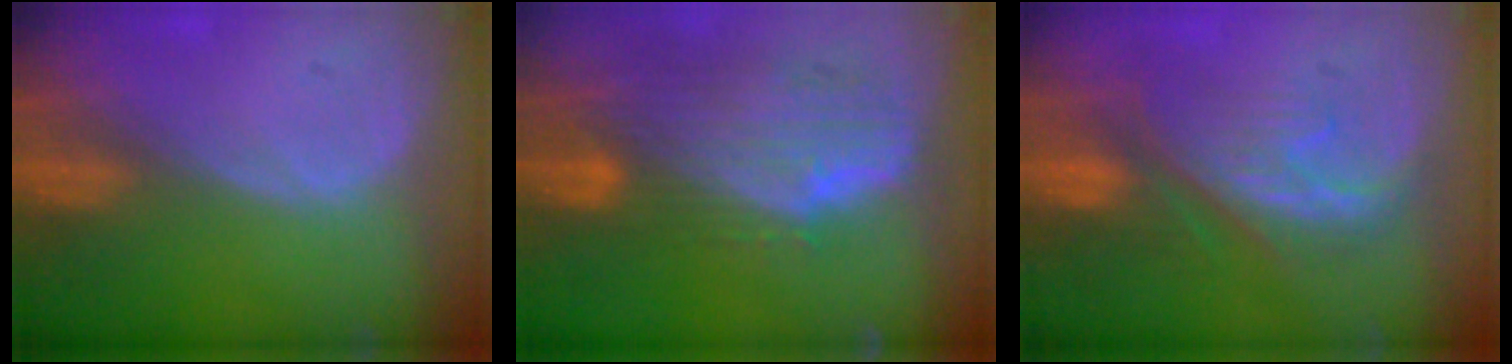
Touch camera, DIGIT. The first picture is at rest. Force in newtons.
{"total": 10.8, "press": 9.3, "slide": 5.5}
{"total": 8.5, "press": 8.2, "slide": 2.3}